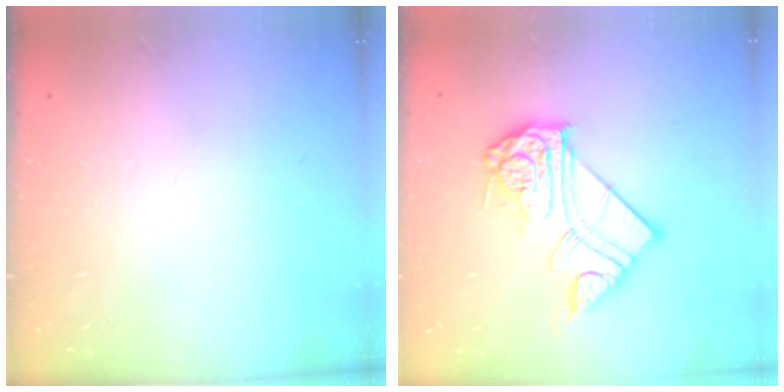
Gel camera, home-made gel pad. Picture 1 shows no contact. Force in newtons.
{"total": 13.7, "press": 13.6, "slide": 1.4}